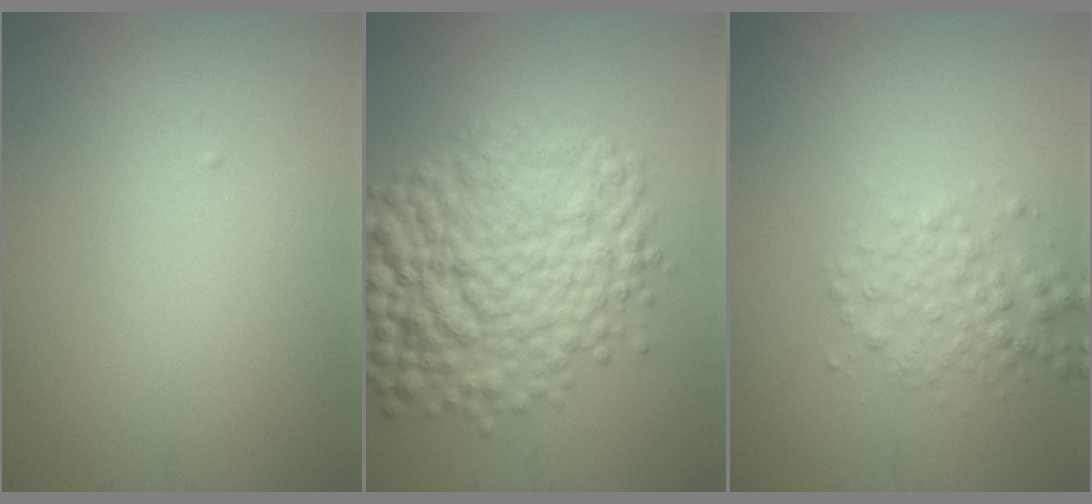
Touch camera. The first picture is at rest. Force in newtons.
{"total": 9.7, "press": 9.7, "slide": 0.1}
{"total": 2.4, "press": 2.4, "slide": 0.0}